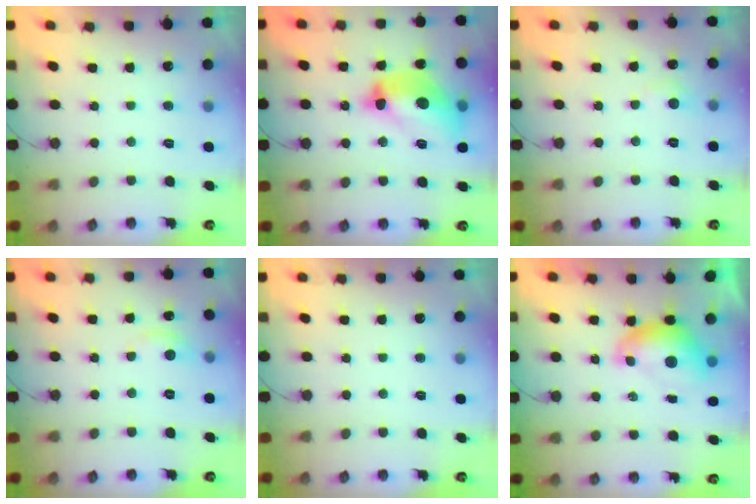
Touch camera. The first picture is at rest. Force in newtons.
{"total": 14.6, "press": 14.5, "slide": 1.4}
{"total": 4.0, "press": 4.0, "slide": 0.5}
{"total": 3.0, "press": 3.0, "slide": 0.3}
{"total": 0.0}
{"total": 7.8, "press": 7.8, "slide": 0.9}